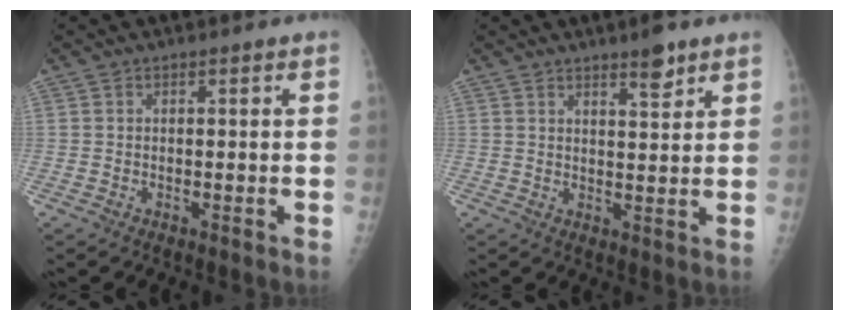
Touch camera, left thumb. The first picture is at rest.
{"total": 4.4, "force": [3.2, 1.0, 2.9], "torque": [-0.035, -0.024, 0.048]}